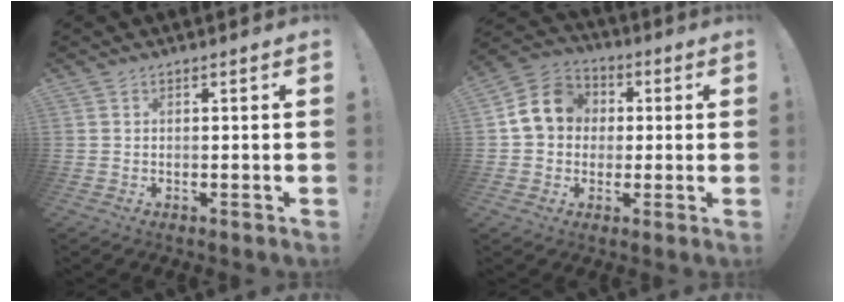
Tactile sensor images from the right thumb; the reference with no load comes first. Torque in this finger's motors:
{"motor_torque": [1.31, 1.17, 0.65, -0.15, 0.28]}